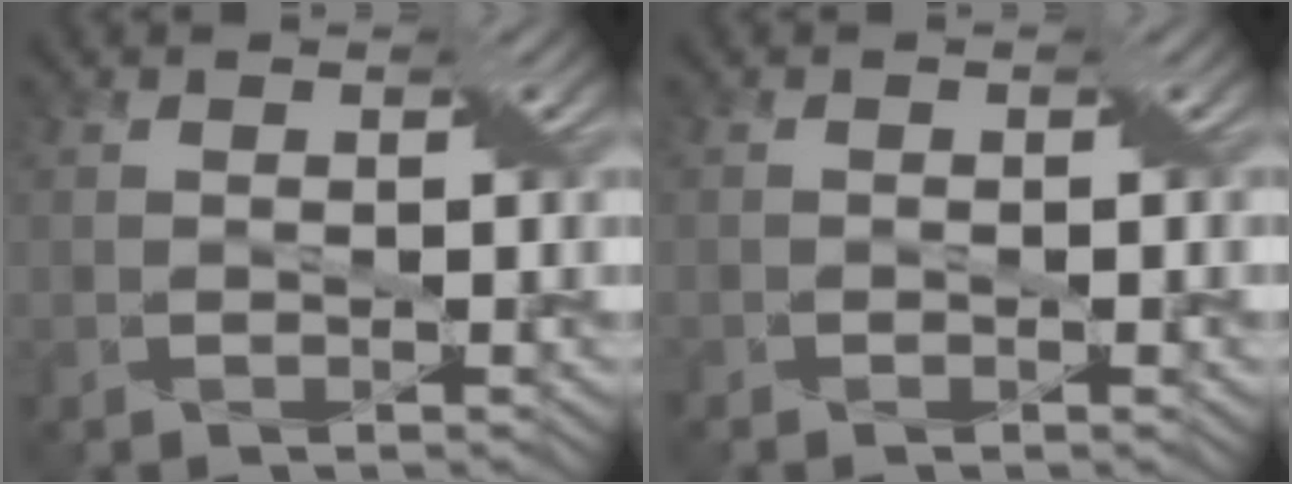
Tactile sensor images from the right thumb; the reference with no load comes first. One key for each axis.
{"total": 1.3, "fx": -0.7, "fy": 0.6, "fz": 0.9, "tx": -0.013, "ty": 0.000, "tz": -0.012}